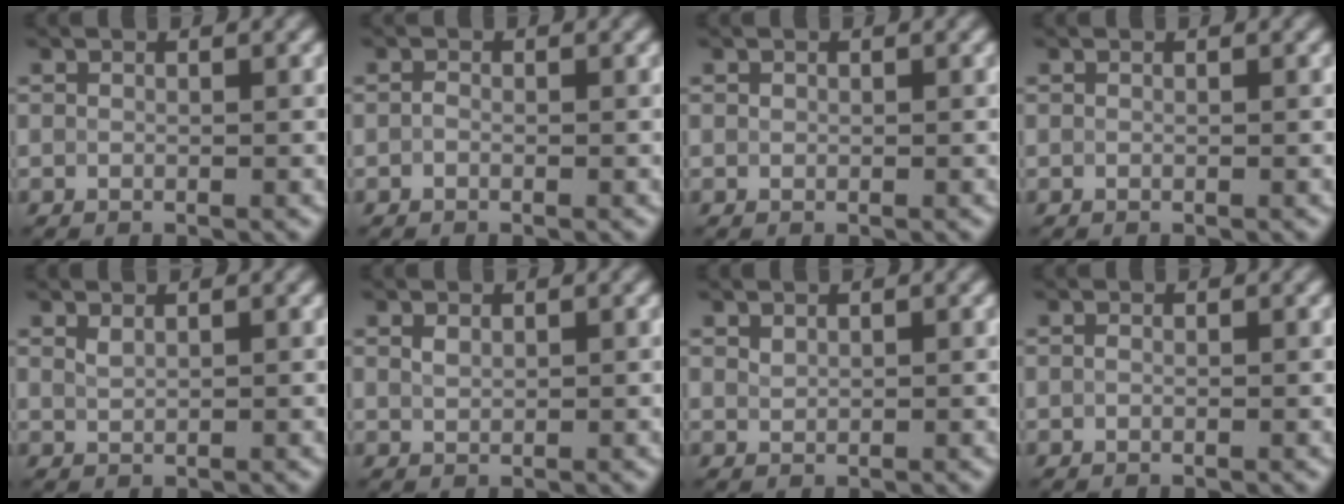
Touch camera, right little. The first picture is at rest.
{"total": 0.5, "force": [-0.2, 0.3, 0.4], "torque": [-0.008, 0.000, -0.007]}
{"total": 0.0}
{"total": 0.0}
{"total": 0.8, "force": [0.6, 0.2, 0.4], "torque": [-0.012, 0.000, 0.017]}
{"total": 0.9, "force": [0.5, 0.5, 0.5], "torque": [-0.016, -0.001, 0.013]}
{"total": 0.6, "force": [0.5, 0.2, 0.2], "torque": [-0.009, -0.001, 0.015]}
{"total": 0.0}